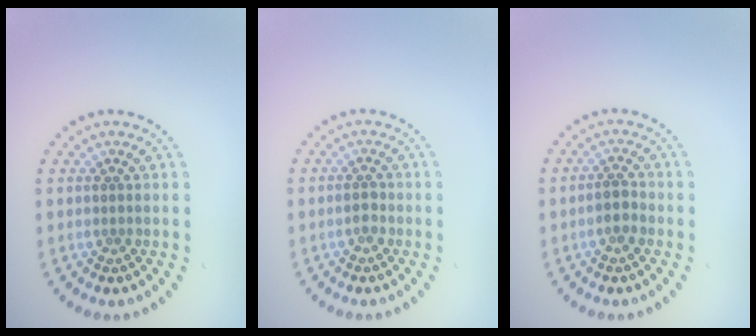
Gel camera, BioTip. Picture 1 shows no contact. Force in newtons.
{"total": 1.1, "press": 1.1, "slide": 0.3}
{"total": 1.5, "press": 1.4, "slide": 0.6}